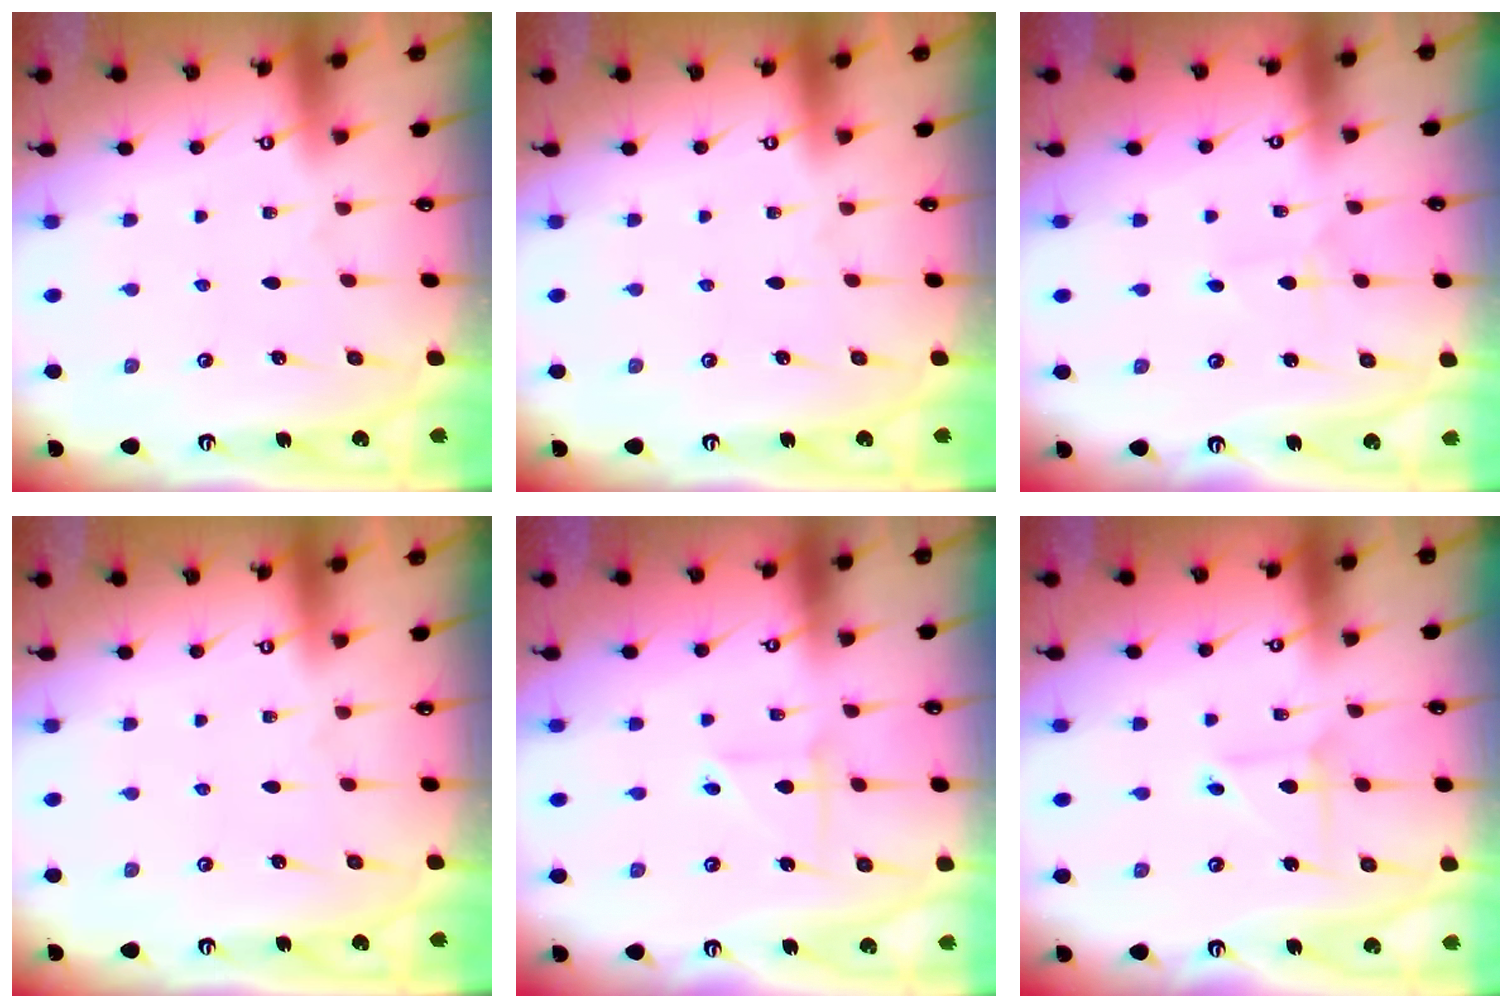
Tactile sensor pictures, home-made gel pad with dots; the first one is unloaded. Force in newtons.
{"total": 0.0}
{"total": 1.1, "press": 1.0, "slide": 0.1}
{"total": 0.0}
{"total": 2.5, "press": 2.5, "slide": 0.1}
{"total": 2.9, "press": 2.8, "slide": 0.3}